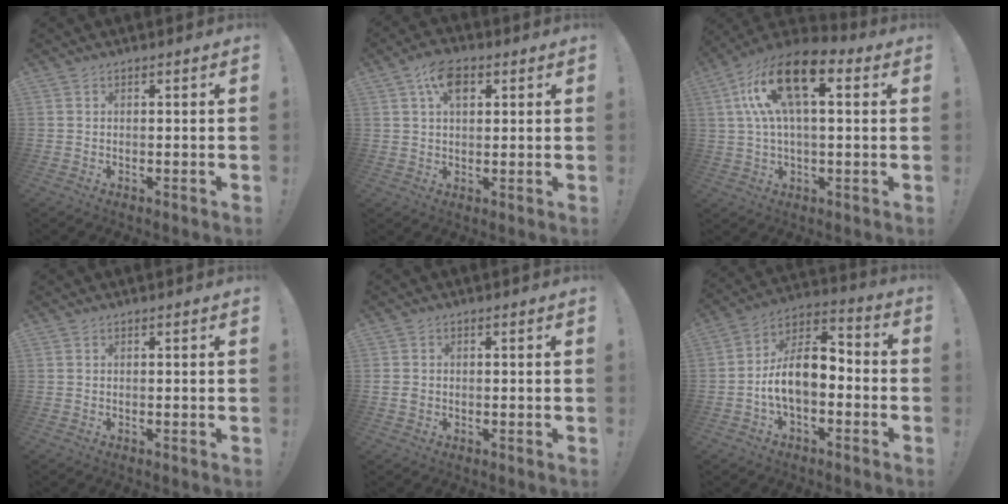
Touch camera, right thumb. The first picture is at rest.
{"total": 8.2, "force": [3.4, 4.8, 5.7], "torque": [-0.094, 0.001, 0.062]}
{"total": 18.0, "force": [6.1, 8.2, 14.8], "torque": [-0.271, -0.007, 0.101]}
{"total": 0.0}
{"total": 1.7, "force": [-0.4, 1.4, 0.8], "torque": [-0.007, 0.002, -0.009]}
{"total": 12.3, "force": [-2.6, 6.8, 9.9], "torque": [-0.182, 0.013, -0.043]}